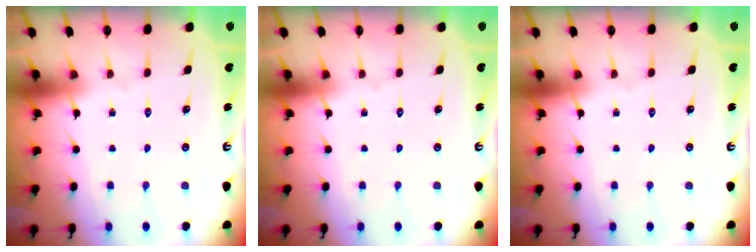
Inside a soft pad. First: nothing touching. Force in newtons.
{"total": 0.0}
{"total": 0.0}